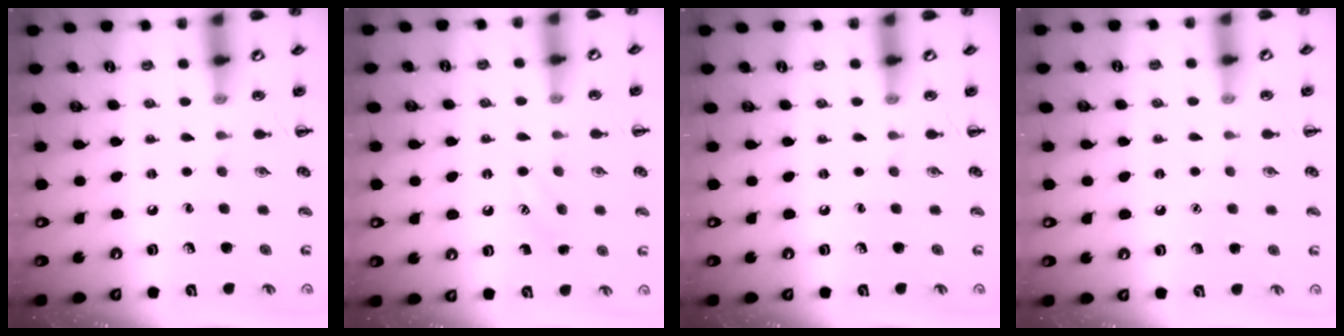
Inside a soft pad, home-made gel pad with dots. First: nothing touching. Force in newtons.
{"total": 3.3, "press": 3.2, "slide": 0.8}
{"total": 0.0}
{"total": 1.4, "press": 1.4, "slide": 0.1}